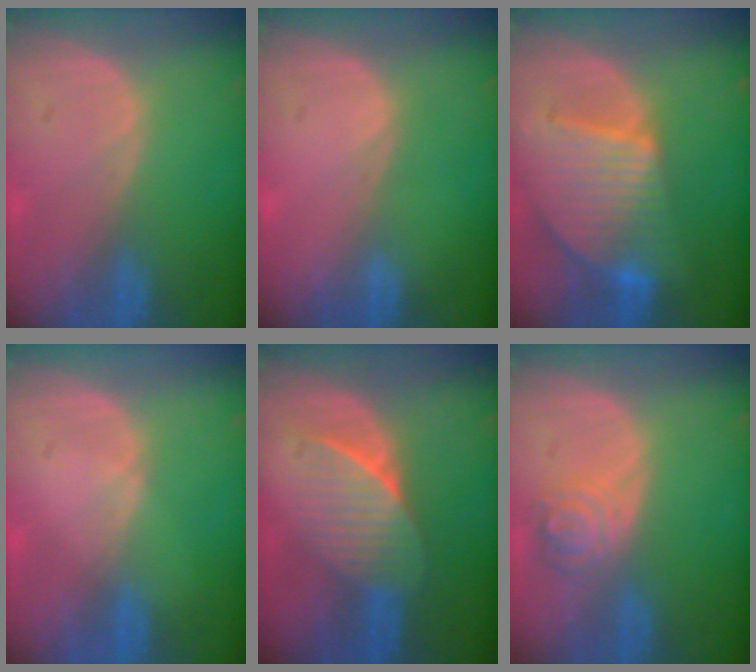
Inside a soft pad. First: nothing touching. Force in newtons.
{"total": 0.0}
{"total": 9.5, "press": 8.2, "slide": 4.8}
{"total": 0.6, "press": 0.5, "slide": 0.2}
{"total": 7.7, "press": 6.8, "slide": 3.5}
{"total": 4.7, "press": 4.2, "slide": 2.1}